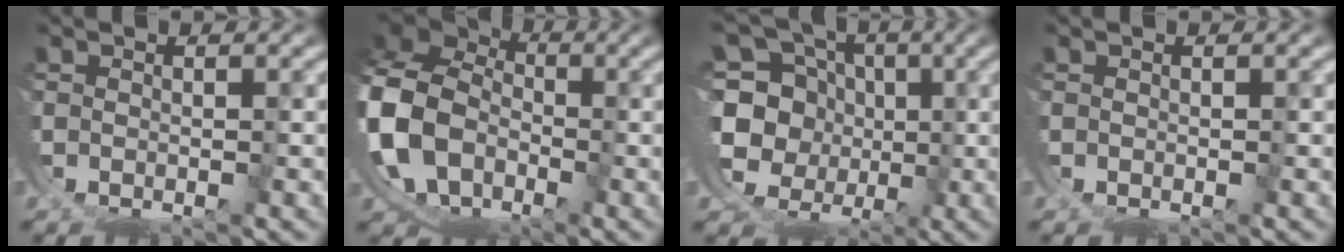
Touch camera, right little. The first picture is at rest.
{"total": 13.5, "force": [0.9, 12.0, 6.1], "torque": [-0.186, -0.033, 0.014]}
{"total": 14.1, "force": [0.4, 13.1, 5.3], "torque": [-0.135, -0.058, 0.010]}
{"total": 0.0}